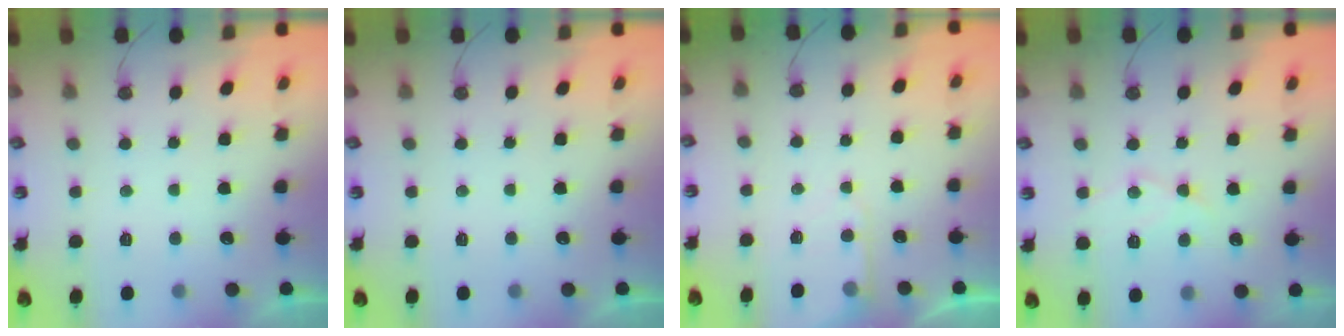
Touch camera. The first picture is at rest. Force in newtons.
{"total": 0.0}
{"total": 5.2, "press": 5.2, "slide": 0.6}
{"total": 11.0, "press": 11.0, "slide": 0.8}